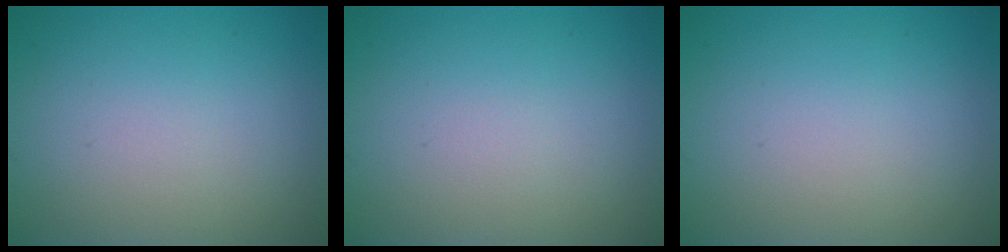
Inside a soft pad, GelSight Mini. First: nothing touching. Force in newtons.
{"total": 0.0}
{"total": 0.0}